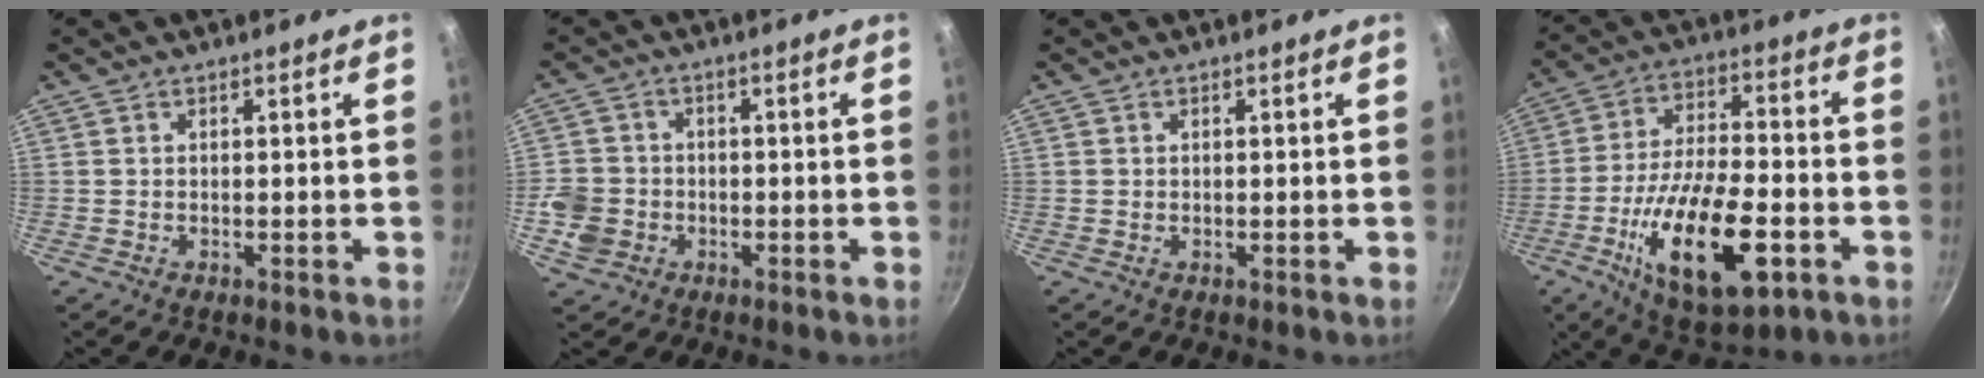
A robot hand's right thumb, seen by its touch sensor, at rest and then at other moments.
{"total": 6.6, "force": [-2.0, 5.9, 2.3], "torque": [-0.030, 0.019, -0.041]}
{"total": 0.0}
{"total": 21.1, "force": [-7.5, 8.9, 17.6], "torque": [-0.293, 0.020, -0.120]}